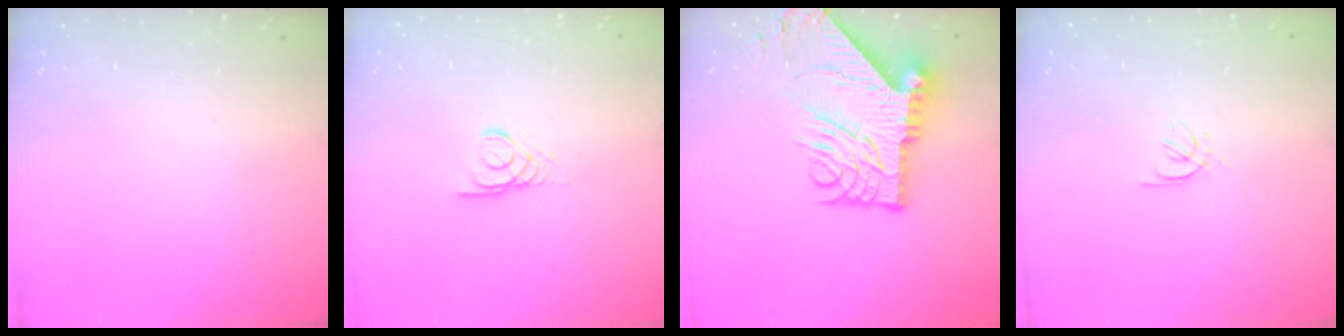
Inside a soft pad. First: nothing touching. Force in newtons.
{"total": 2.4, "press": 2.4, "slide": 0.1}
{"total": 15.2, "press": 15.1, "slide": 1.6}
{"total": 2.2, "press": 2.1, "slide": 0.7}